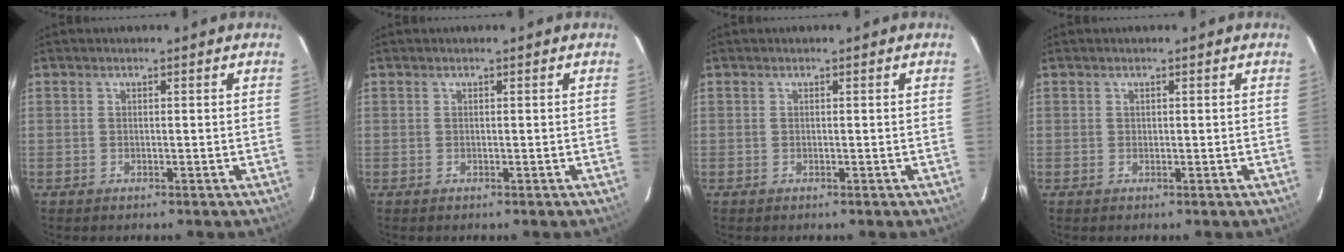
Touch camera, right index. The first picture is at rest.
{"total": 0.0}
{"total": 0.0}
{"total": 0.0}